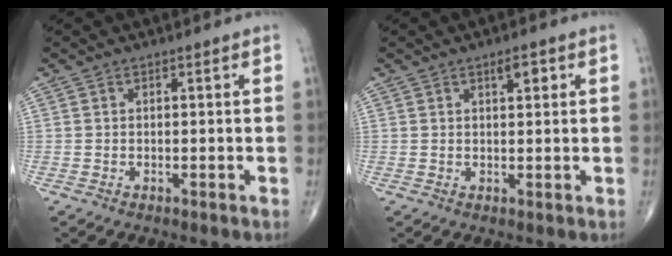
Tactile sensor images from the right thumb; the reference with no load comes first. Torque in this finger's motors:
{"motor_torque": [2.26, 2.75, 0.08, 0.02, 0.00]}